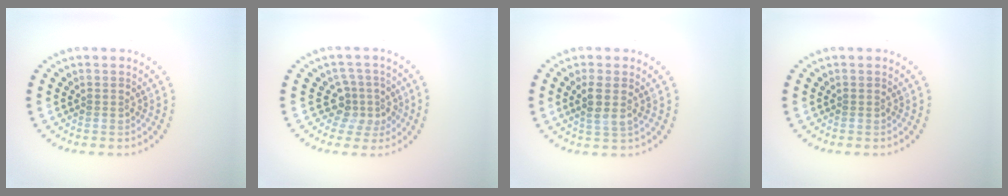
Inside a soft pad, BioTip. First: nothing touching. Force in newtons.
{"total": 3.0, "press": 2.2, "slide": 2.0}
{"total": 2.2, "press": 1.9, "slide": 1.1}
{"total": 0.0}